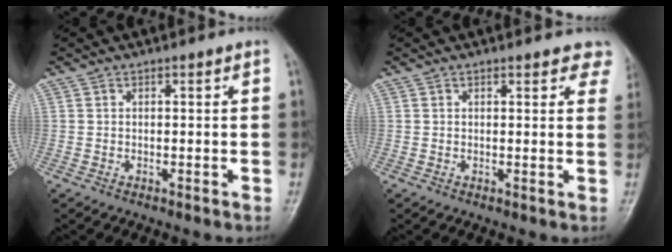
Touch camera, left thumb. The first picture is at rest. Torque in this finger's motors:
{"motor_torque": [0.04, 0.04, 0.17, 0.04, 0.04]}